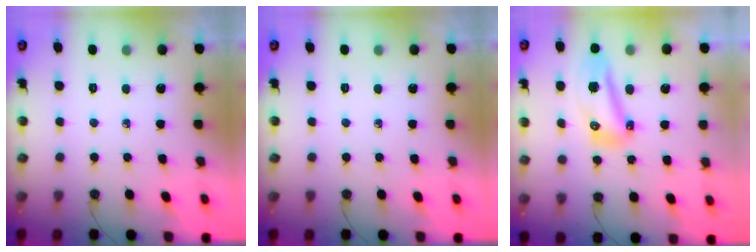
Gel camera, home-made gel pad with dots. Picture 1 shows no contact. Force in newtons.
{"total": 0.0}
{"total": 18.9, "press": 14.1, "slide": 12.5}